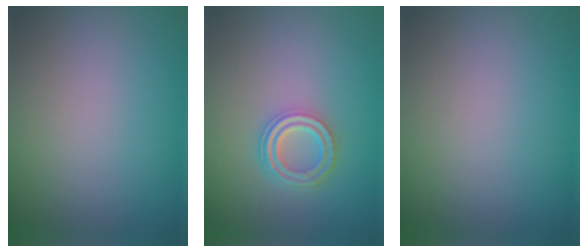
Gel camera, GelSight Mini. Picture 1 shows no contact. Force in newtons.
{"total": 3.4, "press": 2.6, "slide": 2.1}
{"total": 0.0}